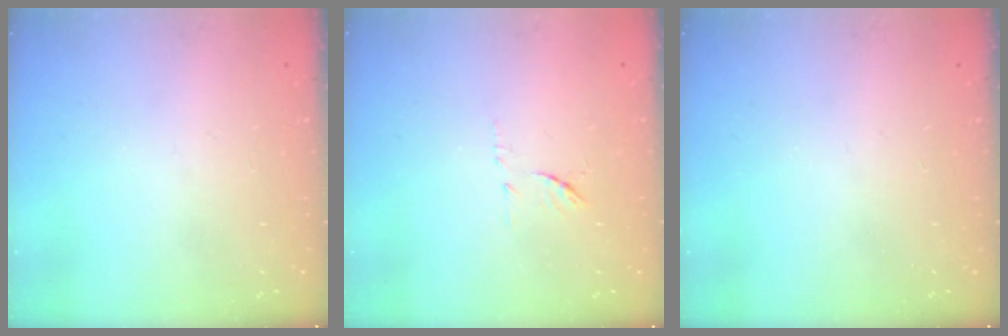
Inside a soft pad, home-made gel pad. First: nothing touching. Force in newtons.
{"total": 6.4, "press": 6.3, "slide": 0.8}
{"total": 0.0}